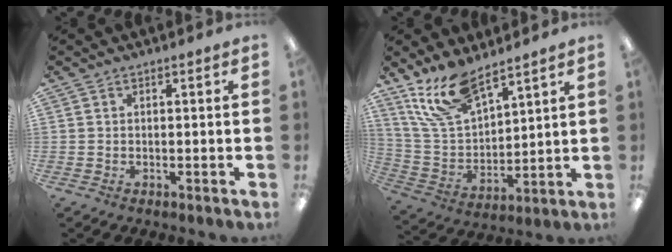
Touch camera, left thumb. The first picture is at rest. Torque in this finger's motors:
{"motor_torque": [0.20, 0.14, -0.13, -0.25, 0.10]}